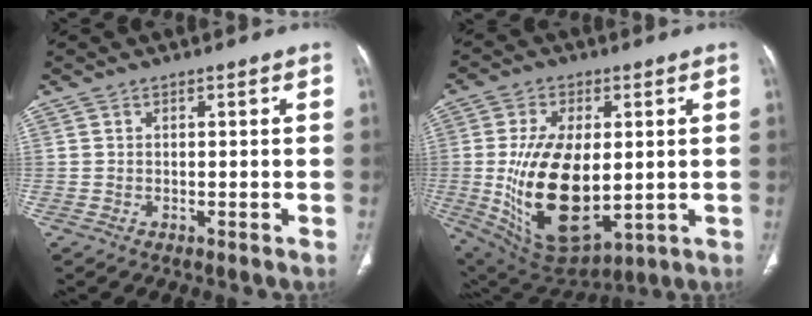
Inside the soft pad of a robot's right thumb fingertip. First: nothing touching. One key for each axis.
{"total": 20.4, "fx": -0.5, "fy": 11.1, "fz": 17.1, "tx": -0.304, "ty": -0.018, "tz": 0.017}